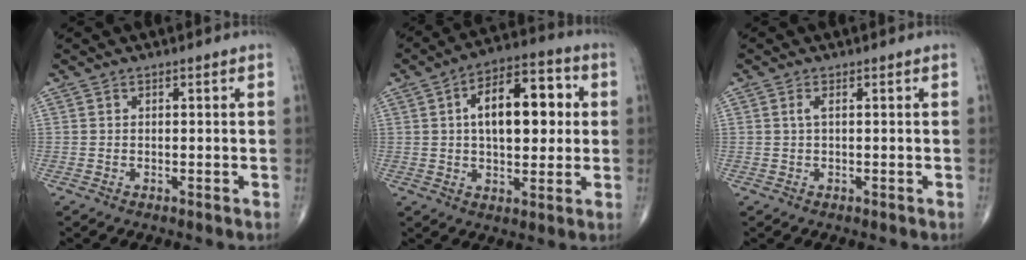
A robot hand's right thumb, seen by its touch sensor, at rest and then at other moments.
{"total": 15.3, "force": [2.4, 7.8, 13.0], "torque": [-0.174, 0.019, 0.033]}
{"total": 1.1, "force": [0.3, 0.3, 1.0], "torque": [-0.029, 0.007, 0.006]}